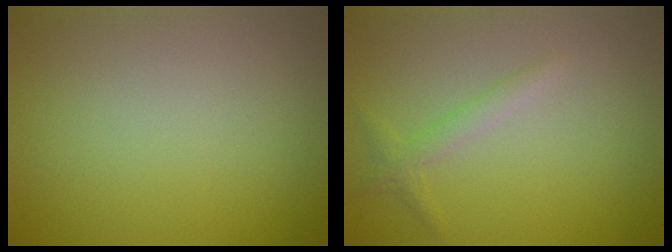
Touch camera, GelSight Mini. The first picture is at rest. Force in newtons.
{"total": 1.4, "press": 1.4, "slide": 0.1}